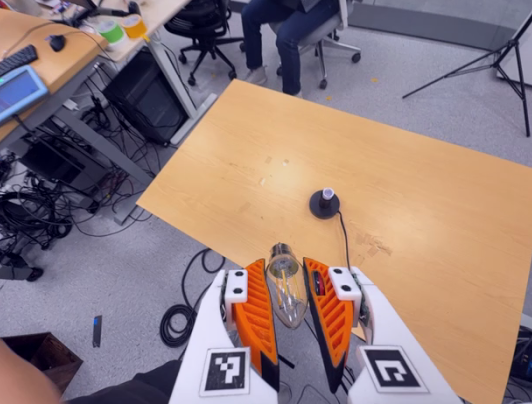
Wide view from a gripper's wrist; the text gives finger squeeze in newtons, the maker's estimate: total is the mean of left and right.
{"total": 15.4, "left": 16.7, "right": 14.1}